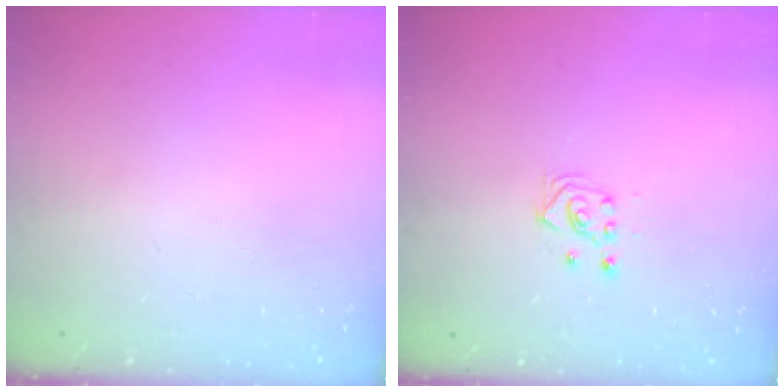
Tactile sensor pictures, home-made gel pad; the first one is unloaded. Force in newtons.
{"total": 3.0, "press": 2.8, "slide": 1.0}